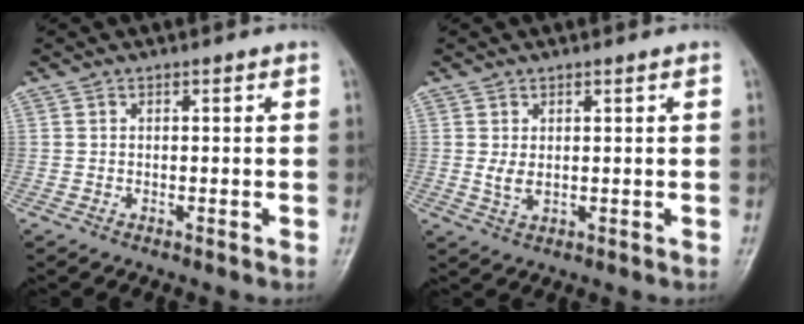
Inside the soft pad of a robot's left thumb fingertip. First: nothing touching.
{"total": 2.4, "force": [0.5, 1.2, 2.1], "torque": [-0.037, -0.005, 0.016]}